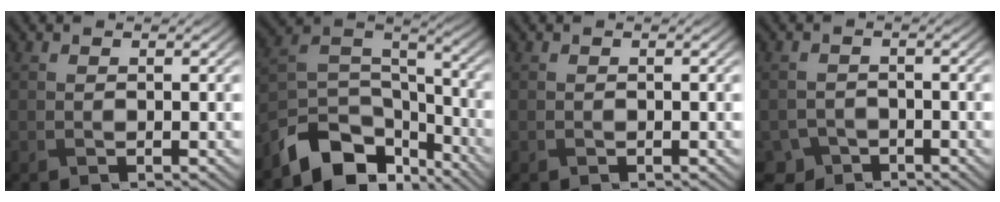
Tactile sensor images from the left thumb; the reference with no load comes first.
{"total": 11.2, "force": [-7.9, 5.9, 5.4], "torque": [-0.109, -0.010, -0.149]}
{"total": 0.0}
{"total": 2.7, "force": [-2.1, 1.7, 0.4], "torque": [-0.004, -0.002, -0.042]}